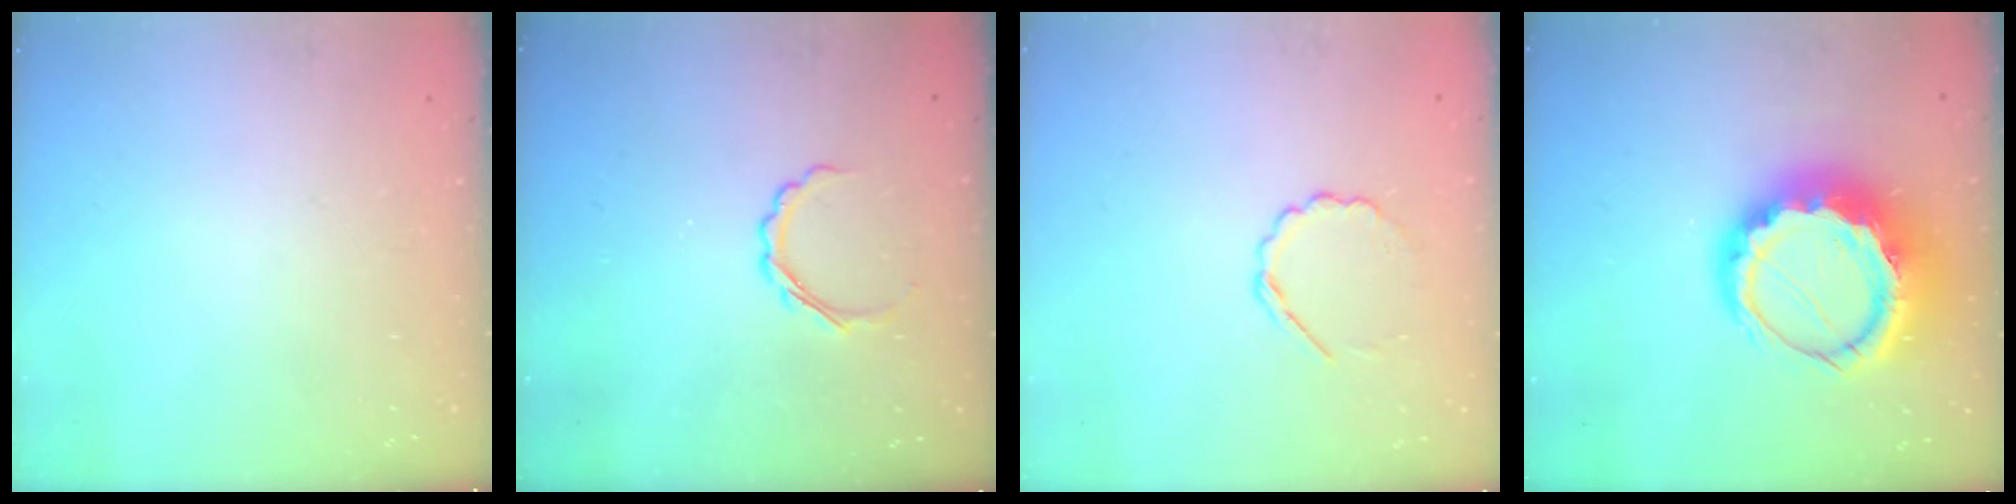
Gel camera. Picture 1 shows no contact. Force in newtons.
{"total": 5.4, "press": 5.2, "slide": 1.5}
{"total": 5.5, "press": 5.2, "slide": 1.7}
{"total": 15.7, "press": 15.4, "slide": 2.8}